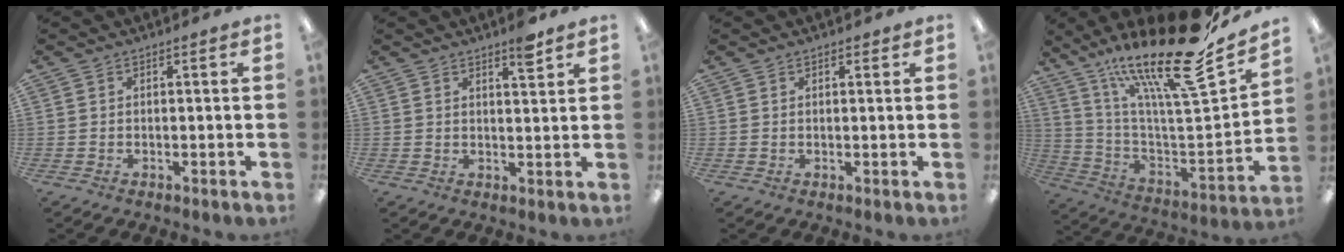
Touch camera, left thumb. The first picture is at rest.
{"total": 4.7, "force": [3.5, 1.1, 2.9], "torque": [-0.033, -0.021, 0.055]}
{"total": 1.0, "force": [0.7, 0.5, 0.5], "torque": [-0.002, -0.001, 0.011]}
{"total": 25.6, "force": [18.6, 4.3, 17.1], "torque": [-0.268, -0.140, 0.302]}